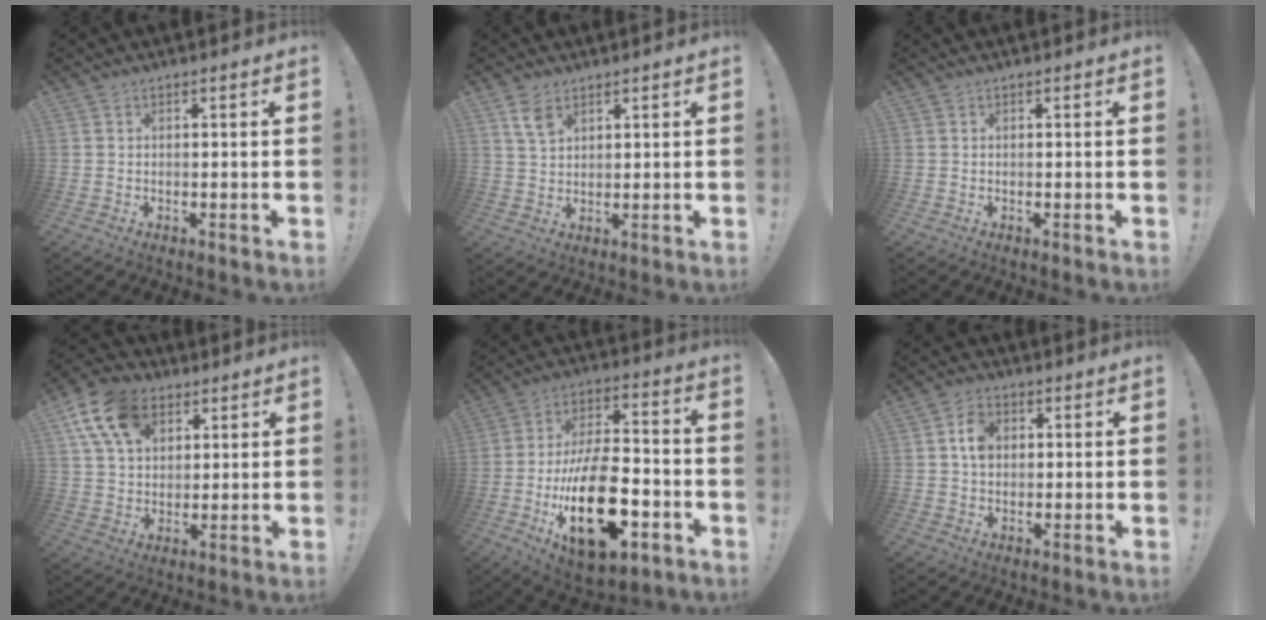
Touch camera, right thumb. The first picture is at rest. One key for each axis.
{"total": 5.0, "fx": 3.1, "fy": 2.6, "fz": 2.9, "tx": -0.053, "ty": -0.012, "tz": 0.059}
{"total": 0.0}
{"total": 15.5, "fx": 7.0, "fy": 10.5, "fz": 9.0, "tx": -0.148, "ty": -0.019, "tz": 0.136}
{"total": 26.2, "fx": -8.9, "fy": 13.2, "fz": 20.9, "tx": -0.365, "ty": 0.047, "tz": -0.137}
{"total": 6.4, "fx": 1.2, "fy": 5.0, "fz": 3.8, "tx": -0.061, "ty": 0.009, "tz": 0.023}